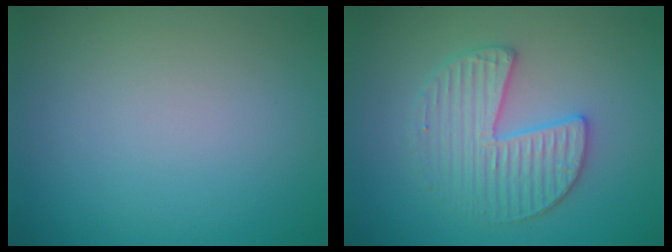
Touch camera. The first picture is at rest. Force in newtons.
{"total": 3.5, "press": 3.4, "slide": 0.6}